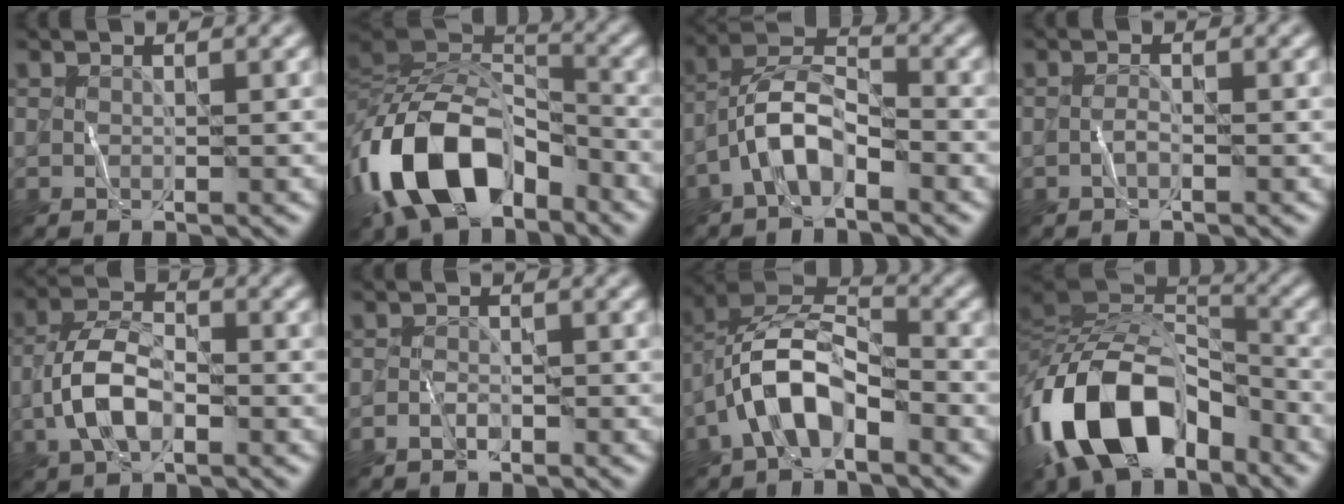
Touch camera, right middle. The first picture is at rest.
{"total": 13.0, "force": [-6.3, 7.3, 8.7], "torque": [-0.167, 0.002, -0.126]}
{"total": 4.8, "force": [-2.8, 1.9, 3.4], "torque": [-0.063, 0.018, -0.061]}
{"total": 0.7, "force": [-0.4, 0.0, 0.6], "torque": [-0.015, 0.004, -0.010]}
{"total": 5.1, "force": [-1.8, 2.5, 4.1], "torque": [-0.082, 0.009, -0.043]}
{"total": 1.2, "force": [-1.1, 0.4, 0.5], "torque": [-0.009, 0.006, -0.024]}
{"total": 7.2, "force": [-3.4, 3.4, 5.4], "torque": [-0.105, 0.013, -0.071]}
{"total": 14.2, "force": [-6.2, 8.3, 9.8], "torque": [-0.188, 0.012, -0.121]}